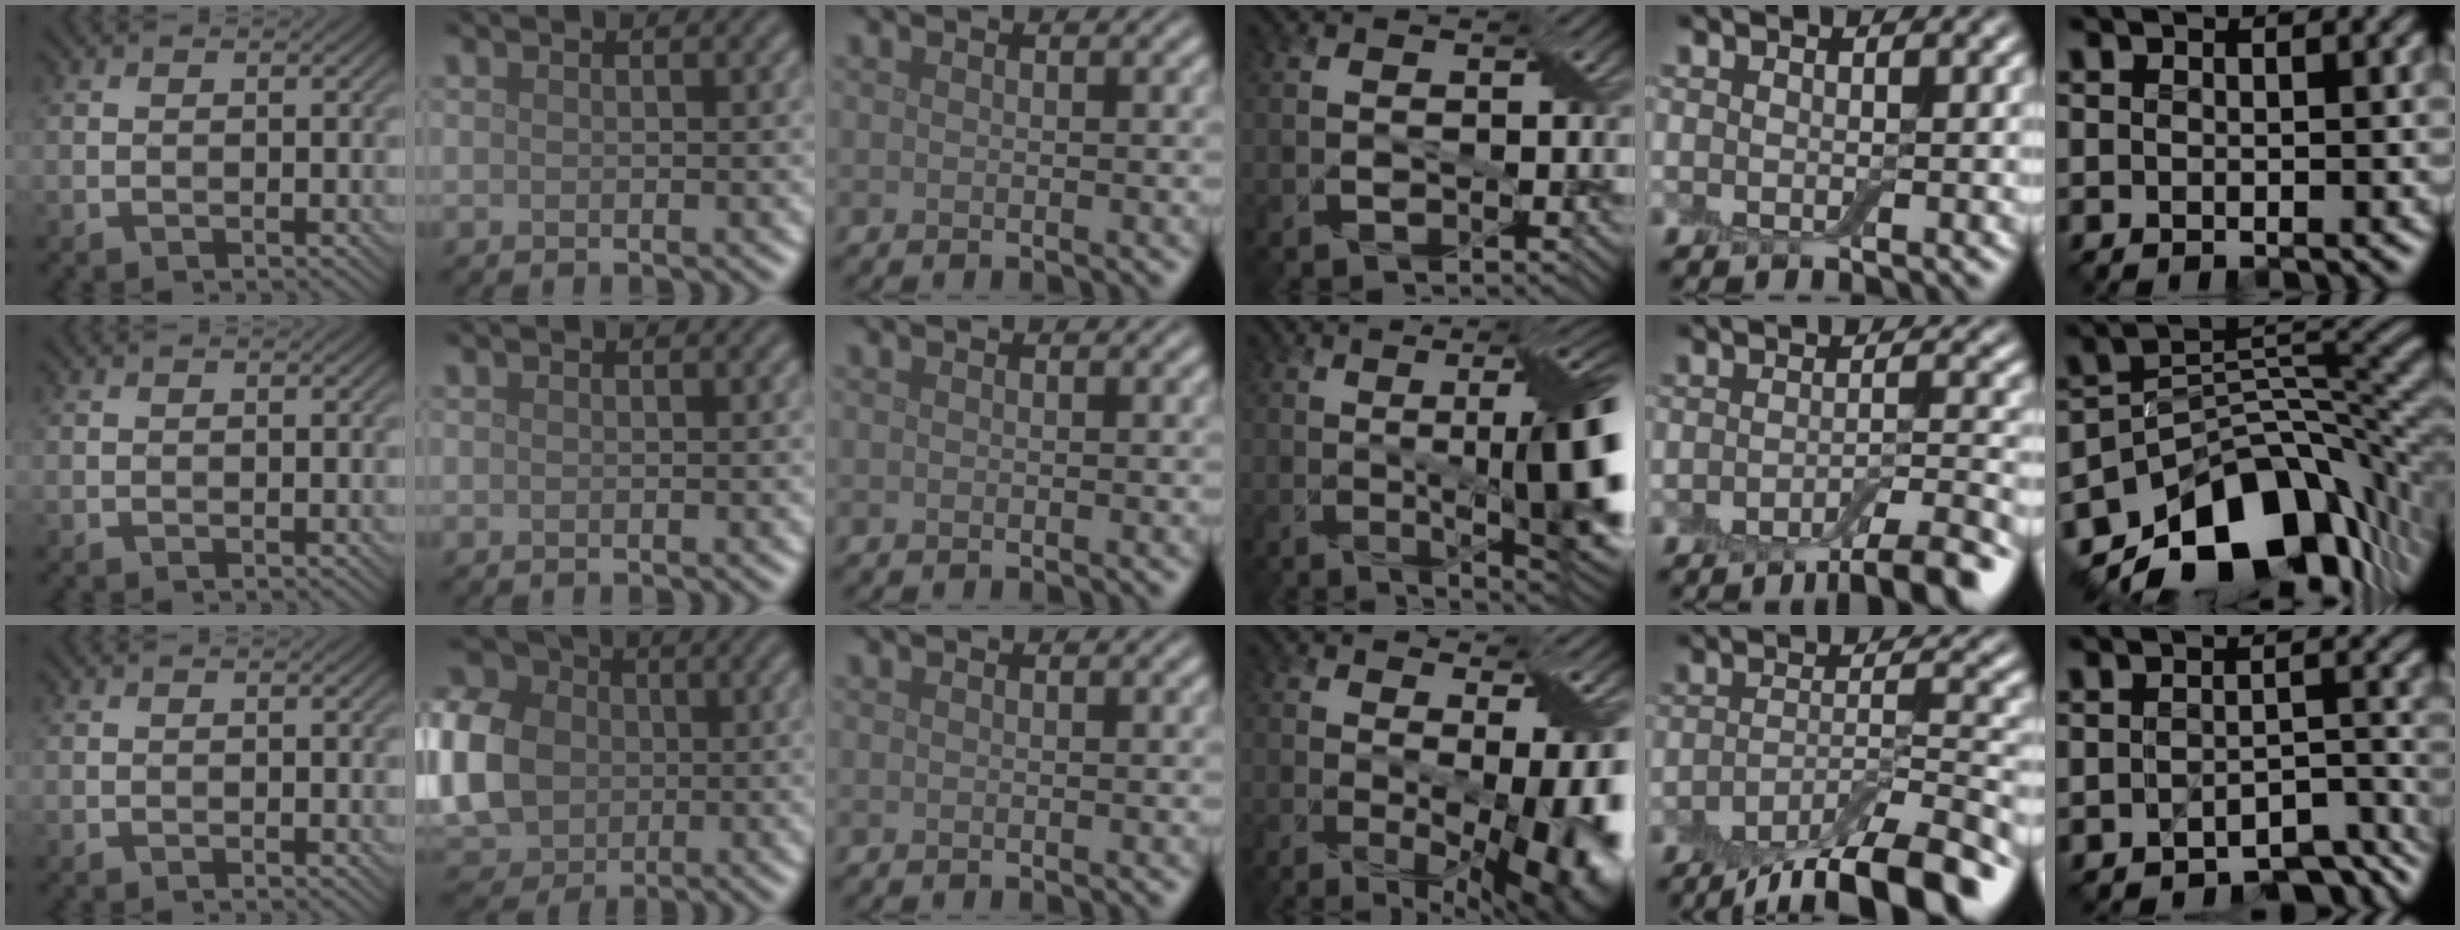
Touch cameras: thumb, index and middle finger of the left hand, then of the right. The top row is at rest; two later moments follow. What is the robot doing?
{"motion": "wrap", "object": "cling film"}